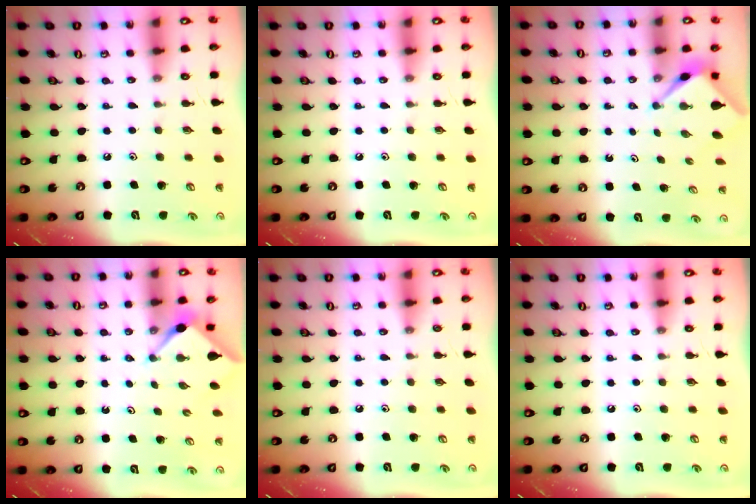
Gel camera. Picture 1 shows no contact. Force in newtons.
{"total": 0.0}
{"total": 2.8, "press": 2.8, "slide": 0.1}
{"total": 3.1, "press": 3.1, "slide": 0.2}
{"total": 2.7, "press": 2.7, "slide": 0.4}
{"total": 0.0}